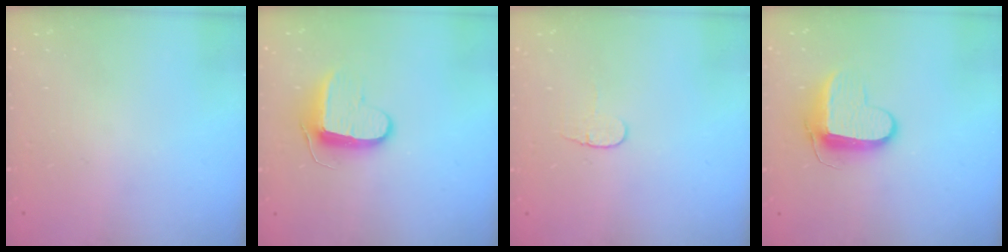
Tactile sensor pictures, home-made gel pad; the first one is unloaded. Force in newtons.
{"total": 9.7, "press": 9.7, "slide": 0.4}
{"total": 3.7, "press": 3.7, "slide": 0.5}
{"total": 9.9, "press": 9.9, "slide": 0.7}